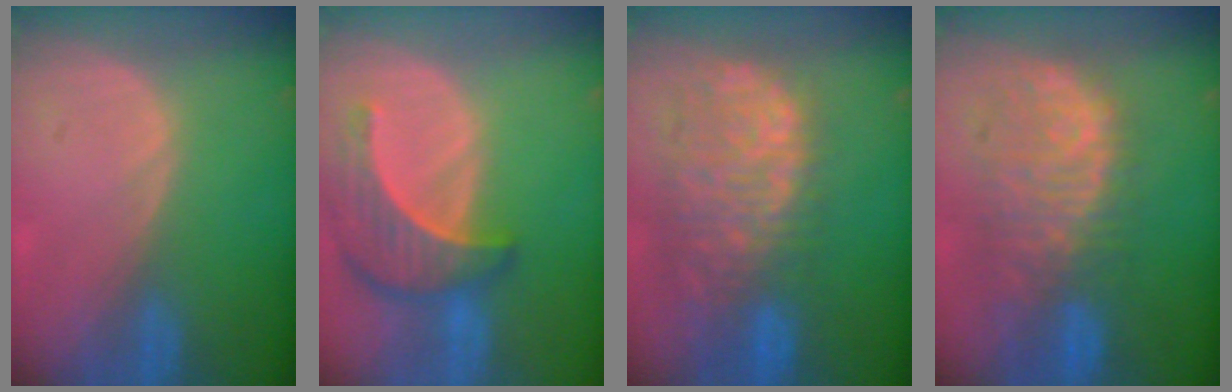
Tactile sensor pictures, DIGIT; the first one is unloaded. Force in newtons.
{"total": 8.1, "press": 7.6, "slide": 2.8}
{"total": 12.5, "press": 10.2, "slide": 7.1}
{"total": 11.0, "press": 9.6, "slide": 5.4}